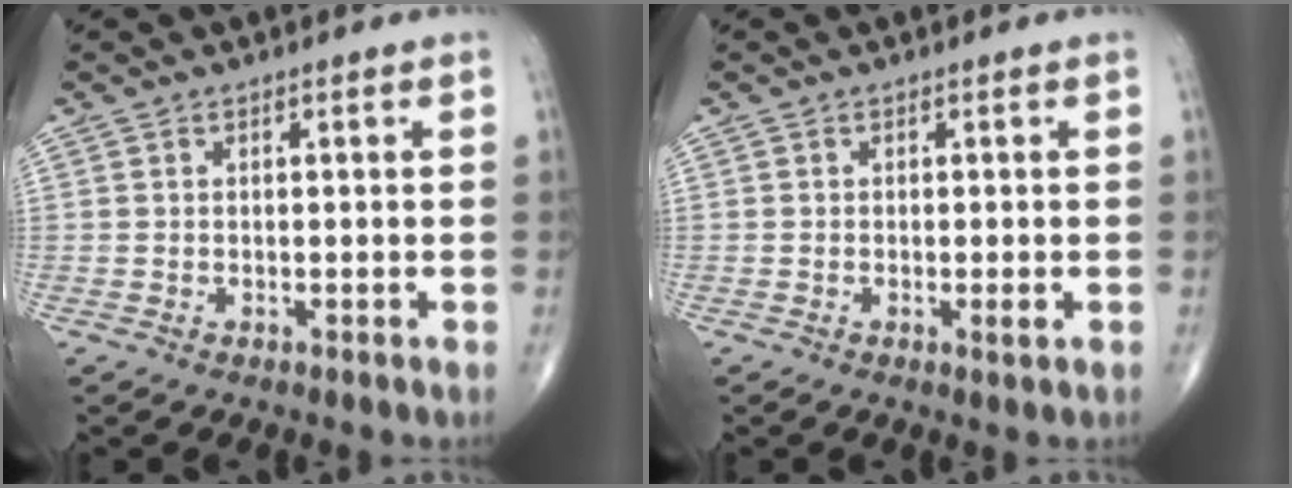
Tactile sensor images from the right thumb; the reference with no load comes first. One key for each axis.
{"total": 1.2, "fx": -0.3, "fy": 0.1, "fz": 1.1, "tx": -0.019, "ty": -0.004, "tz": -0.006}